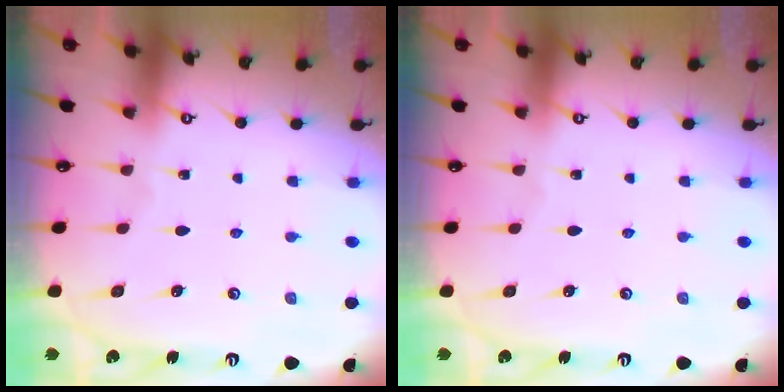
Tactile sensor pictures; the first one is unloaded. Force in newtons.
{"total": 0.0}